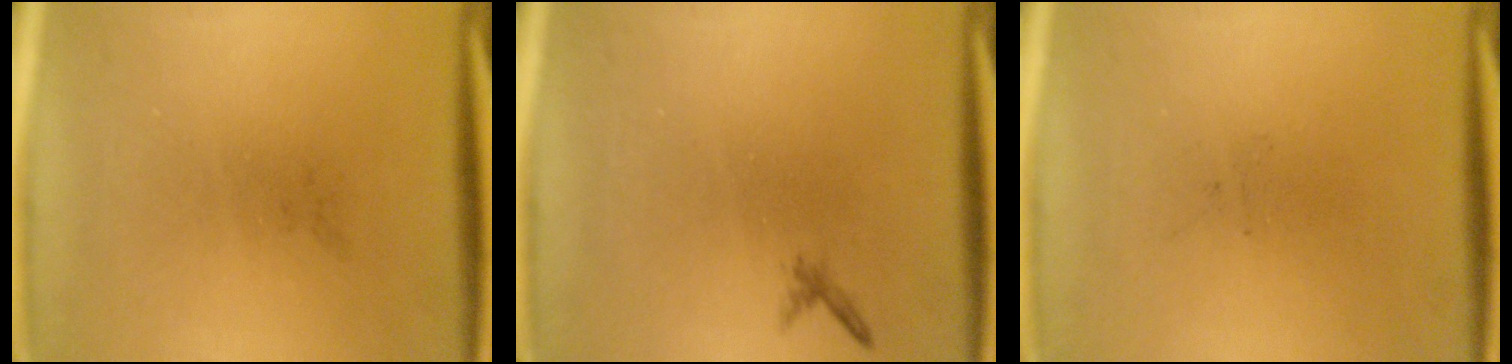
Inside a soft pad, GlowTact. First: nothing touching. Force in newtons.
{"total": 0.6}
{"total": 0.0}